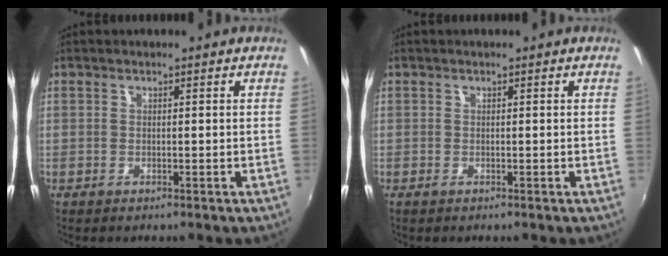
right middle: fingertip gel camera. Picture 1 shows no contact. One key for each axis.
{"total": 0.0}